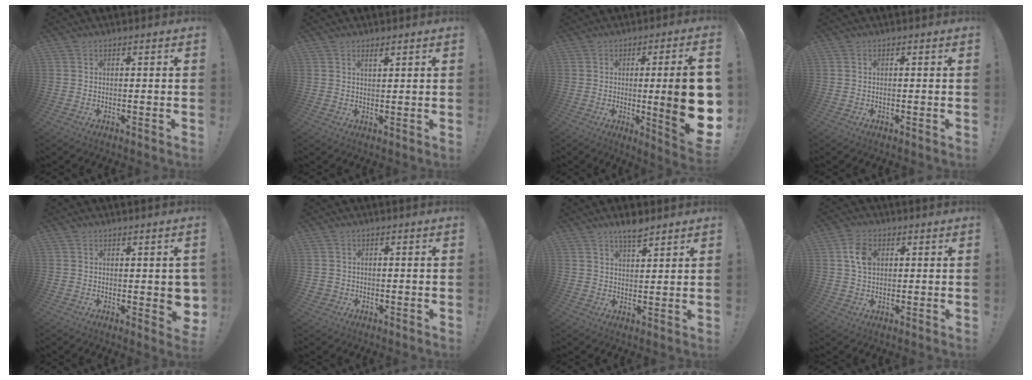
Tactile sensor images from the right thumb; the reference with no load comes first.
{"total": 2.1, "force": [1.6, 0.4, 1.3], "torque": [-0.018, -0.006, 0.027]}
{"total": 18.3, "force": [-0.8, 1.9, 18.2], "torque": [-0.251, -0.016, -0.007]}
{"total": 0.0}
{"total": 3.9, "force": [0.5, 2.2, 3.3], "torque": [-0.028, -0.002, 0.014]}
{"total": 1.8, "force": [-0.2, 1.7, 0.6], "torque": [-0.014, 0.005, -0.001]}
{"total": 5.1, "force": [4.1, 1.1, 2.8], "torque": [-0.038, -0.028, 0.069]}
{"total": 6.8, "force": [1.8, 4.9, 4.2], "torque": [-0.062, 0.004, 0.034]}